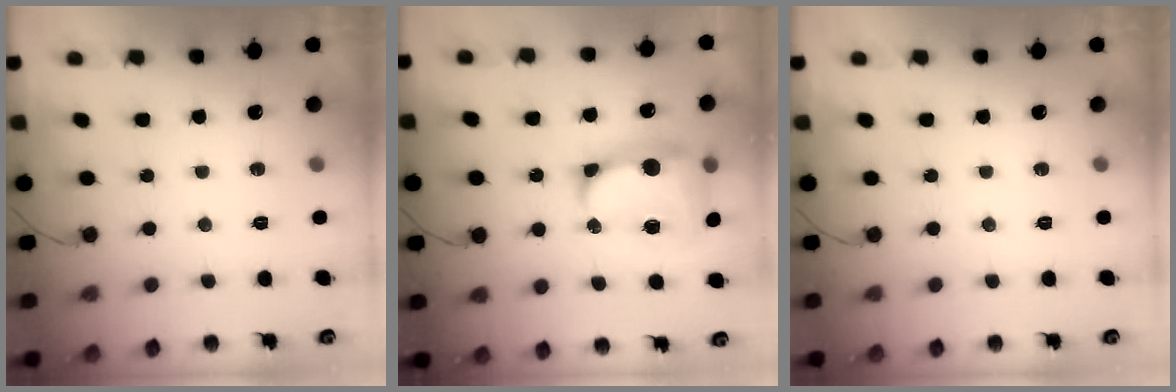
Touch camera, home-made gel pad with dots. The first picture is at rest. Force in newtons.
{"total": 15.5, "press": 15.3, "slide": 1.9}
{"total": 0.0}